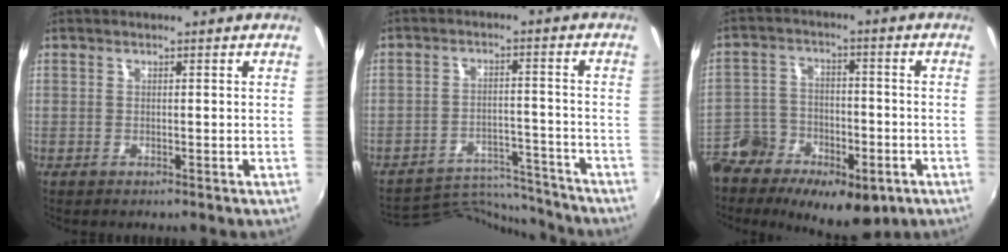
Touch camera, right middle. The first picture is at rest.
{"total": 14.0, "force": [-13.7, 1.8, 2.2], "torque": [-0.056, 0.013, -0.203]}
{"total": 16.5, "force": [-10.4, 9.3, 8.9], "torque": [-0.196, -0.003, -0.170]}